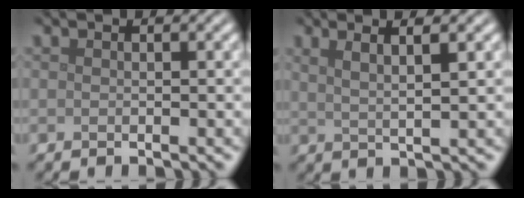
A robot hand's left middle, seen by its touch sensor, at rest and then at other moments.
{"total": 4.4, "force": [2.5, 1.3, 3.4], "torque": [-0.033, 0.015, 0.016]}